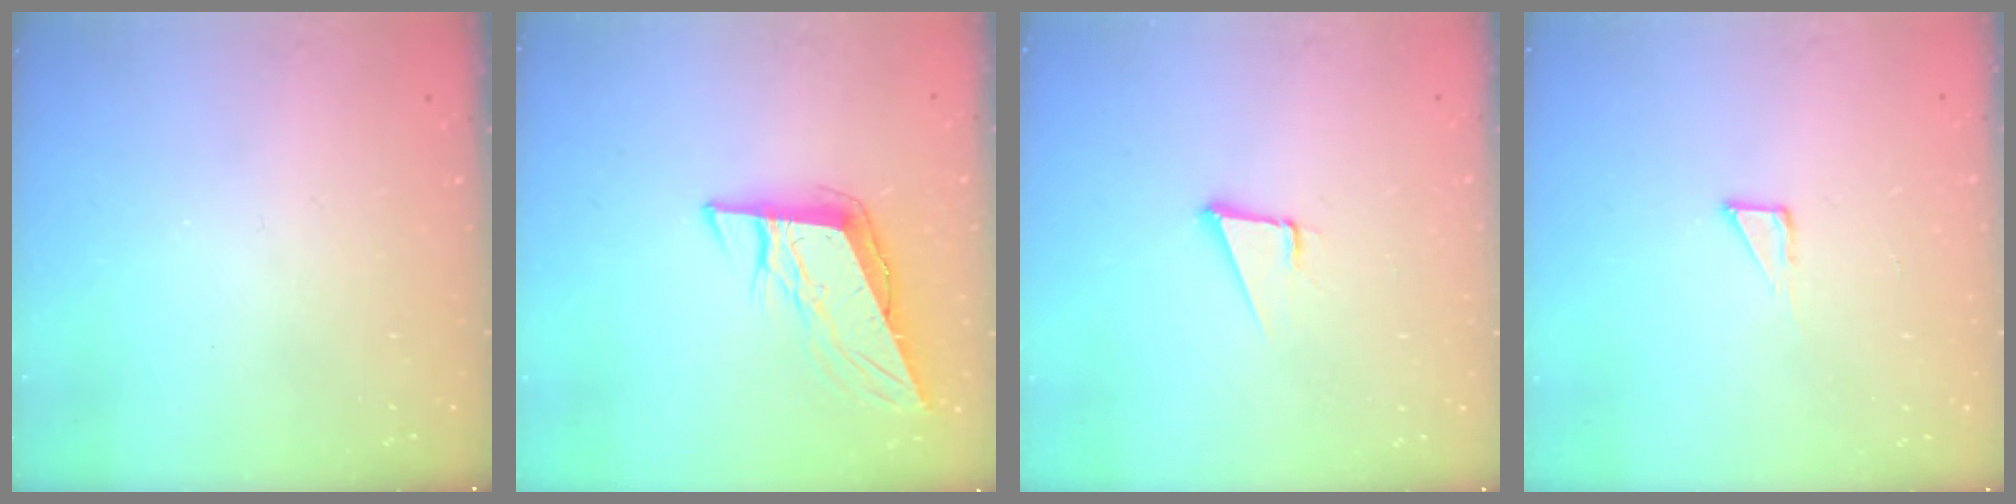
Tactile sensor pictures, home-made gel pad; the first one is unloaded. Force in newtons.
{"total": 11.0, "press": 10.5, "slide": 3.0}
{"total": 4.3, "press": 3.4, "slide": 2.6}
{"total": 2.8, "press": 2.8, "slide": 0.2}